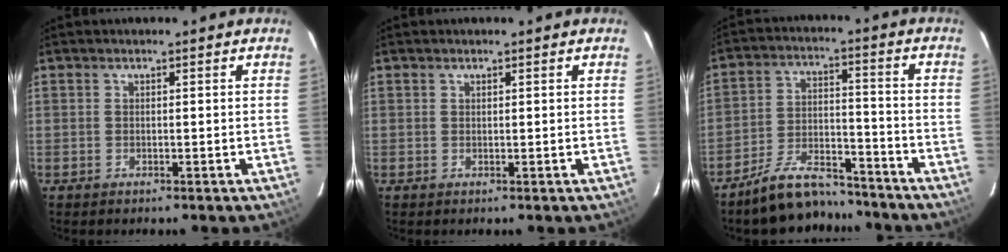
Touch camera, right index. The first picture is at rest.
{"total": 0.0}
{"total": 11.9, "force": [-10.3, 4.0, 4.3], "torque": [-0.095, 0.019, -0.162]}